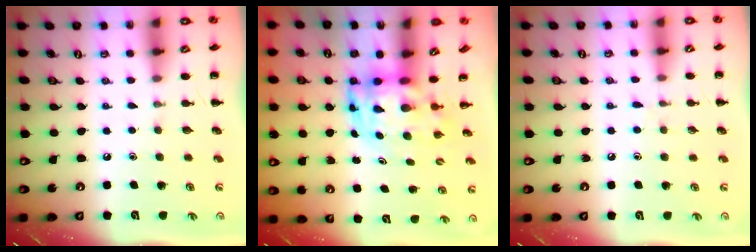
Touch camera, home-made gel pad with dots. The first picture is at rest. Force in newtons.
{"total": 4.5, "press": 4.4, "slide": 1.1}
{"total": 4.0, "press": 3.5, "slide": 2.0}